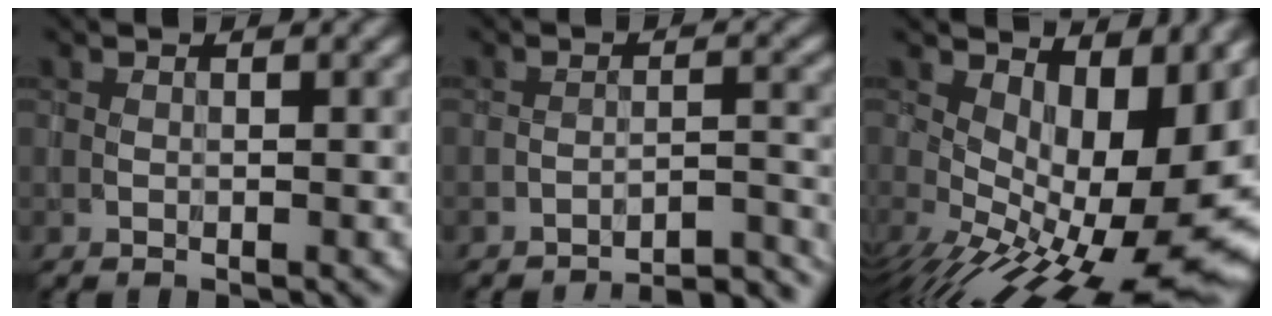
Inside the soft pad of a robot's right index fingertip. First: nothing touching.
{"total": 8.5, "force": [-8.2, 1.2, 1.4], "torque": [-0.003, 0.015, -0.097]}
{"total": 15.5, "force": [-0.2, 7.0, 13.9], "torque": [-0.165, -0.010, 0.024]}